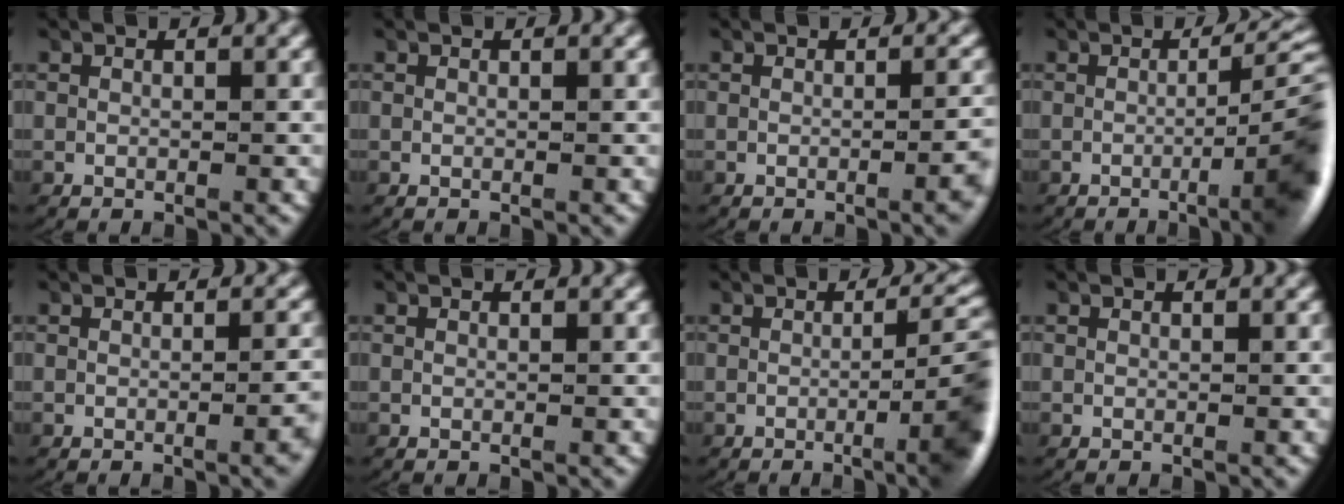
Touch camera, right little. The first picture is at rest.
{"total": 0.0}
{"total": 1.9, "force": [-0.6, 0.0, 1.8], "torque": [-0.019, 0.006, -0.013]}
{"total": 7.4, "force": [-1.6, 2.1, 6.9], "torque": [-0.068, 0.003, -0.034]}
{"total": 1.5, "force": [-0.6, -0.1, 1.4], "torque": [-0.014, 0.007, -0.013]}
{"total": 0.0}
{"total": 6.5, "force": [-1.6, 1.7, 6.1], "torque": [-0.062, 0.004, -0.031]}
{"total": 0.0}